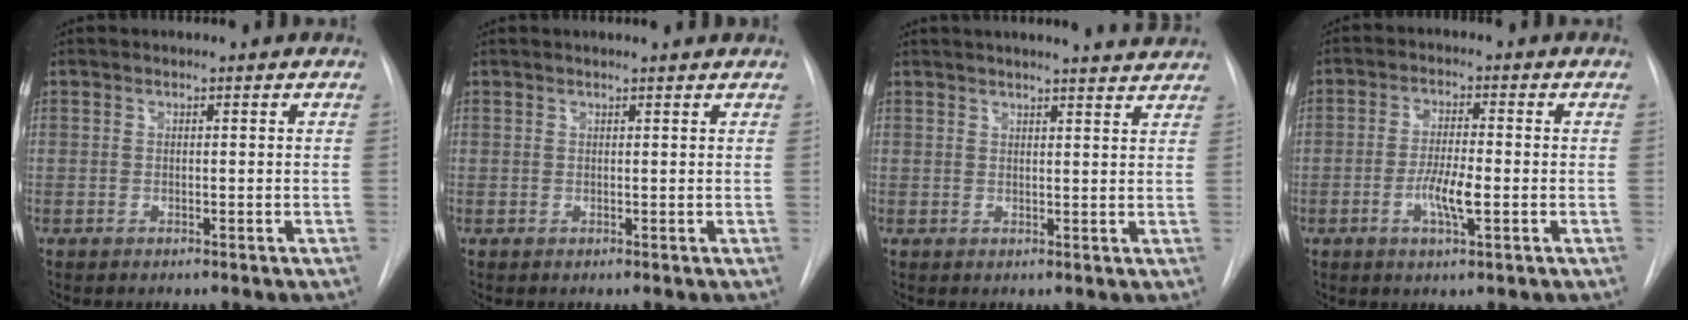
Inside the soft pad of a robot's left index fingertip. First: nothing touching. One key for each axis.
{"total": 2.8, "fx": 2.7, "fy": 0.0, "fz": 0.8, "tx": -0.011, "ty": 0.012, "tz": 0.028}
{"total": 12.0, "fx": 11.3, "fy": 1.0, "fz": 4.0, "tx": -0.051, "ty": 0.009, "tz": 0.129}
{"total": 5.3, "fx": -1.5, "fy": 0.9, "fz": 5.0, "tx": -0.097, "ty": -0.003, "tz": -0.029}